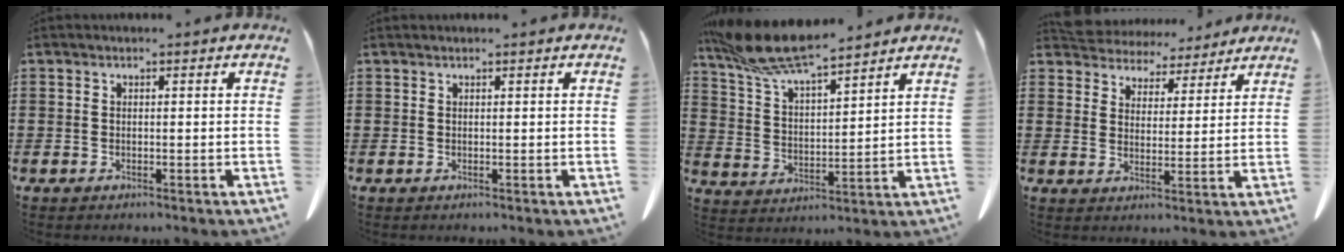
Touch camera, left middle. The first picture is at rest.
{"total": 0.0}
{"total": 9.7, "force": [8.6, 1.1, 4.5], "torque": [-0.118, -0.040, 0.154]}
{"total": 5.2, "force": [5.1, 1.4, -0.1], "torque": [-0.027, -0.029, 0.092]}